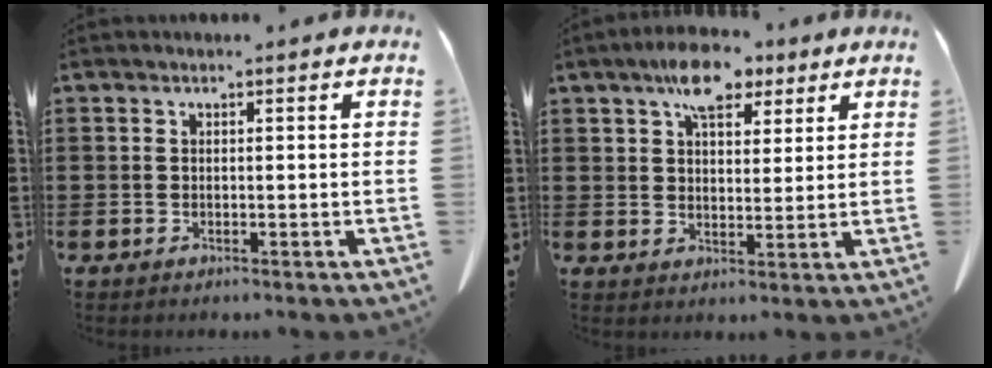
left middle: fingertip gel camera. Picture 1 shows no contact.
{"total": 8.3, "force": [5.8, 3.9, 4.5], "torque": [-0.075, -0.009, 0.101]}